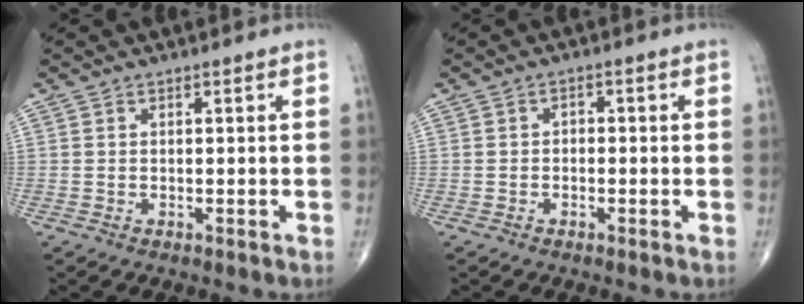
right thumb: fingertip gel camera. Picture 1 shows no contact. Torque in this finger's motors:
{"motor_torque": [-0.33, -0.15, 0.14, -0.06, 0.05]}